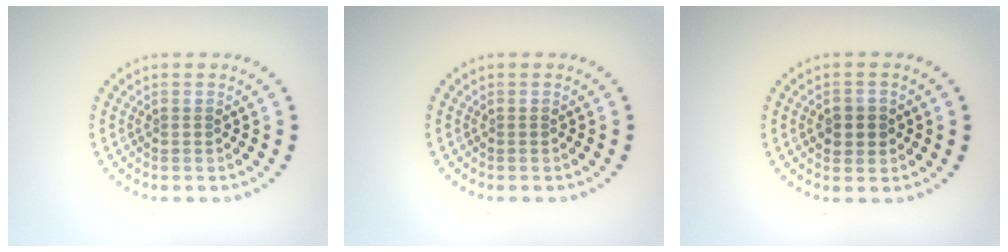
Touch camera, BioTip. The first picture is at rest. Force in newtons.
{"total": 0.0}
{"total": 2.3, "press": 2.3, "slide": 0.4}